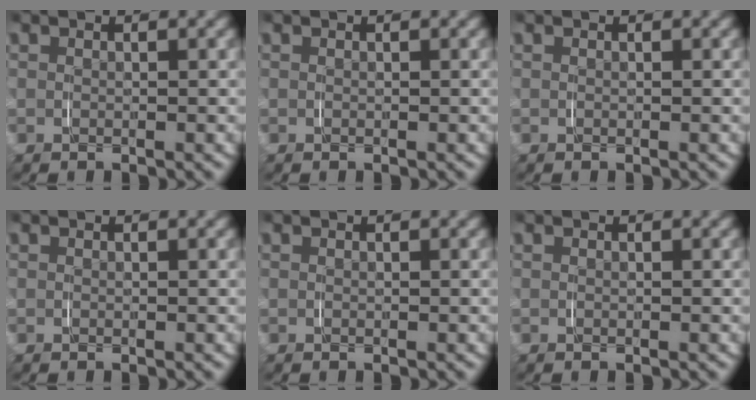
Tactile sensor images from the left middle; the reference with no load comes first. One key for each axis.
{"total": 0.0}
{"total": 0.0}
{"total": 0.0}
{"total": 0.0}
{"total": 0.0}